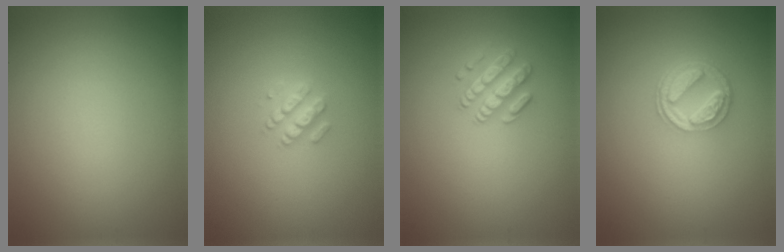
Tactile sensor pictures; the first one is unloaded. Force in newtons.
{"total": 2.1, "press": 2.0, "slide": 0.5}
{"total": 2.5, "press": 2.5, "slide": 0.4}
{"total": 4.2, "press": 3.1, "slide": 2.8}